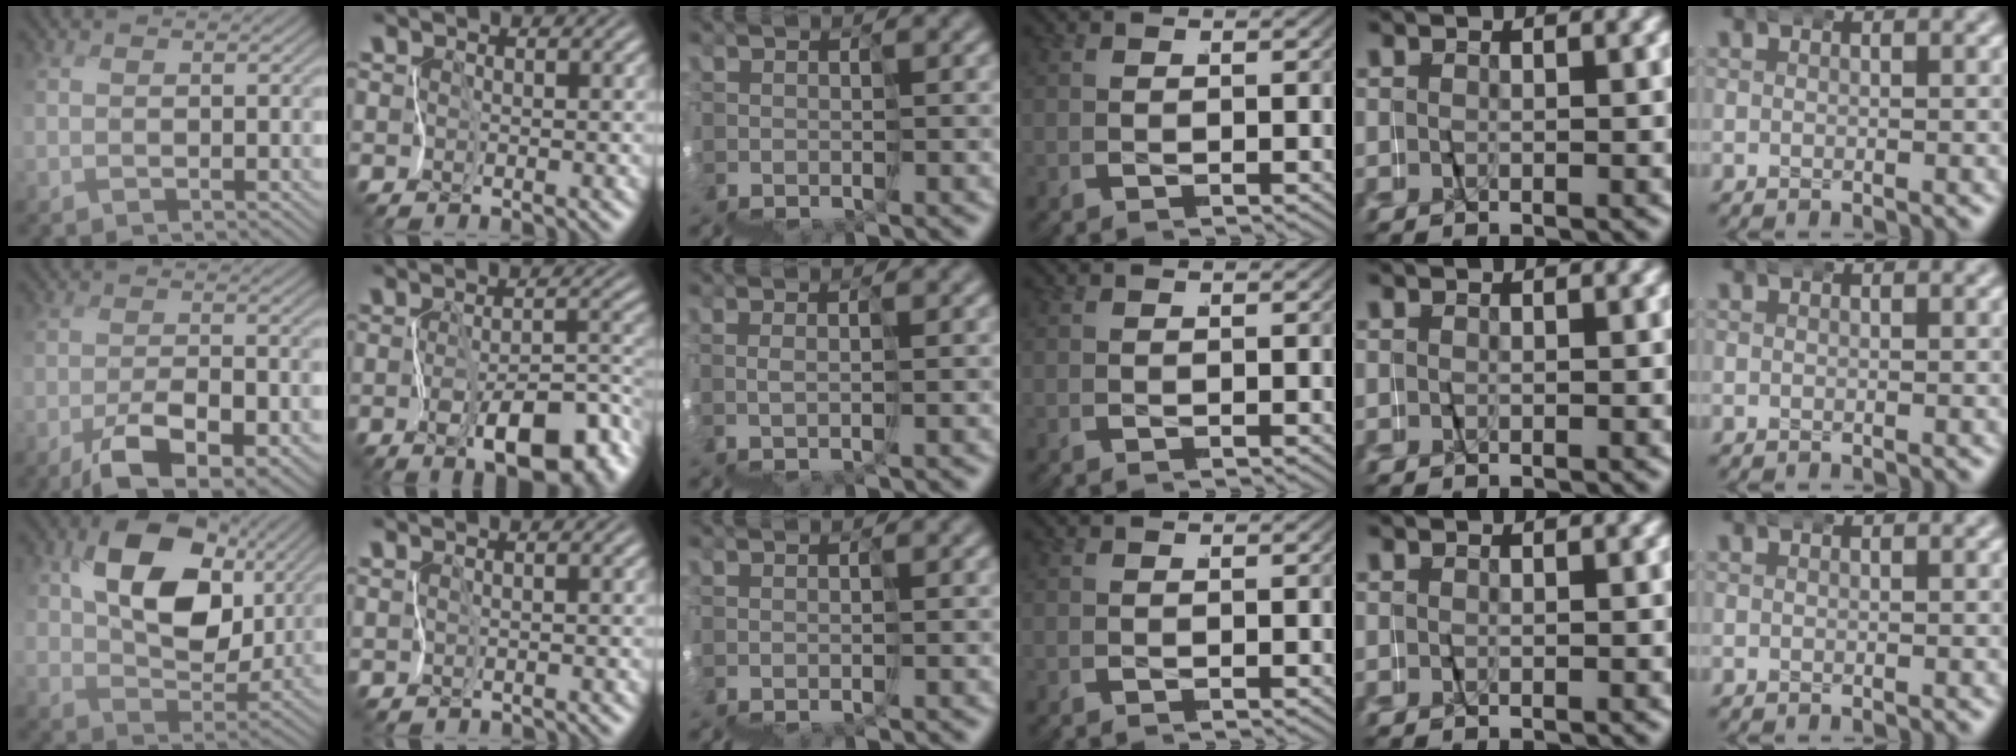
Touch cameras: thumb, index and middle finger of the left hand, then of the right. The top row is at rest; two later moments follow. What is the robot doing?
{"motion": "wrap", "object": "napkin"}